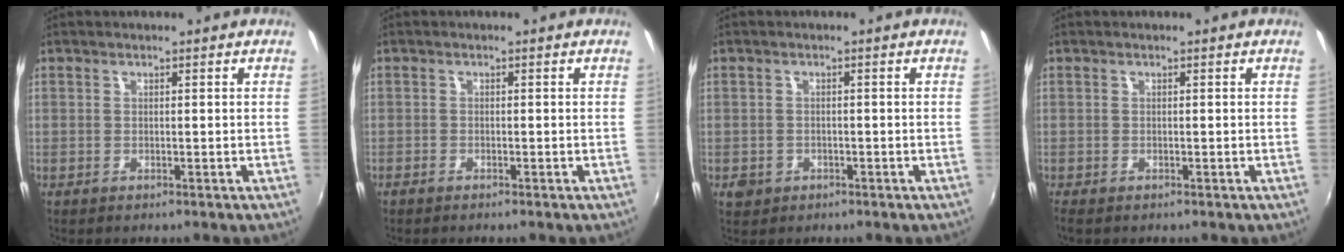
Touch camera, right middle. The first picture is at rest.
{"total": 1.1, "force": [-1.0, 0.3, 0.4], "torque": [-0.013, -0.003, -0.022]}
{"total": 2.8, "force": [-1.2, 2.4, 0.8], "torque": [-0.021, -0.001, -0.016]}
{"total": 0.9, "force": [-0.6, 0.3, 0.5], "torque": [-0.012, -0.003, -0.011]}